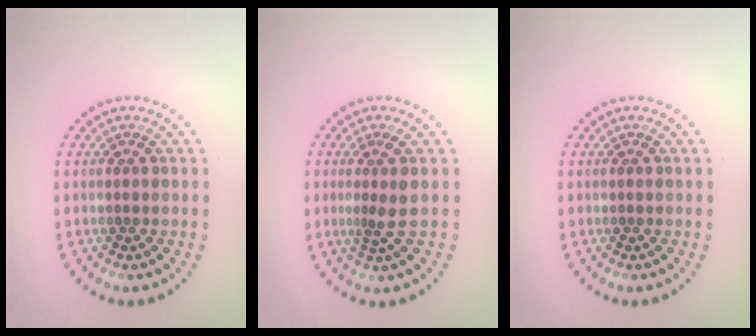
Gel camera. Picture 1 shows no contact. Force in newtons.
{"total": 2.0, "press": 1.4, "slide": 1.4}
{"total": 0.0}